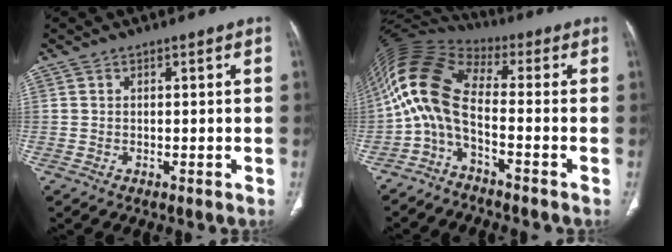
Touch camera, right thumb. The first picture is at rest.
{"total": 11.4, "force": [-3.2, 4.6, 10.0], "torque": [-0.214, 0.070, -0.076]}